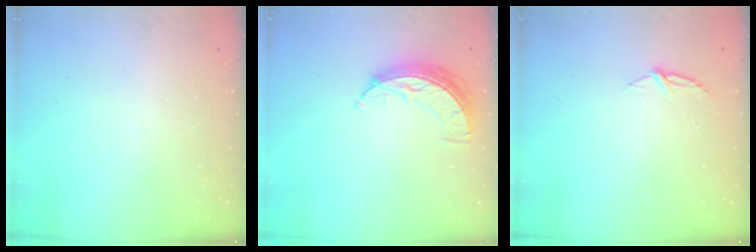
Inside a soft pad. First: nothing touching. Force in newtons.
{"total": 7.8, "press": 7.8, "slide": 0.6}
{"total": 4.8, "press": 4.8, "slide": 0.5}